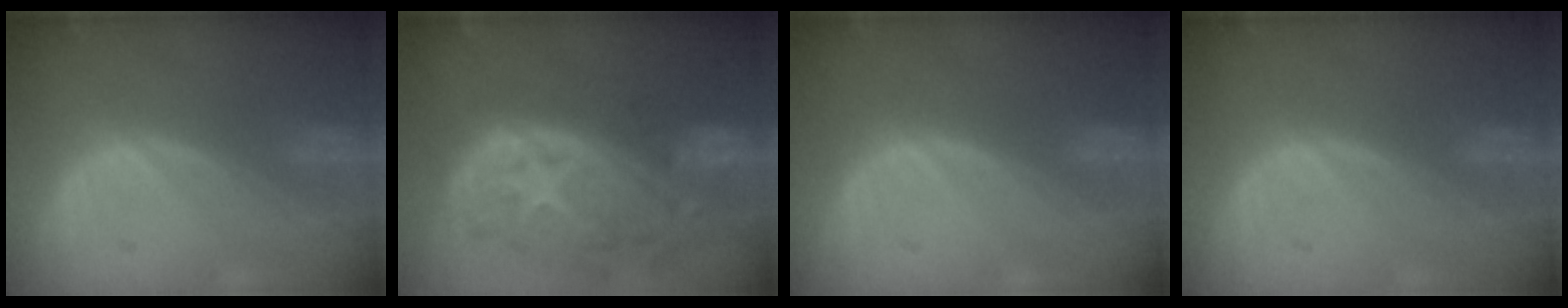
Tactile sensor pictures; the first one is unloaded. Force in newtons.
{"total": 13.7, "press": 11.3, "slide": 7.9}
{"total": 0.0}
{"total": 0.0}